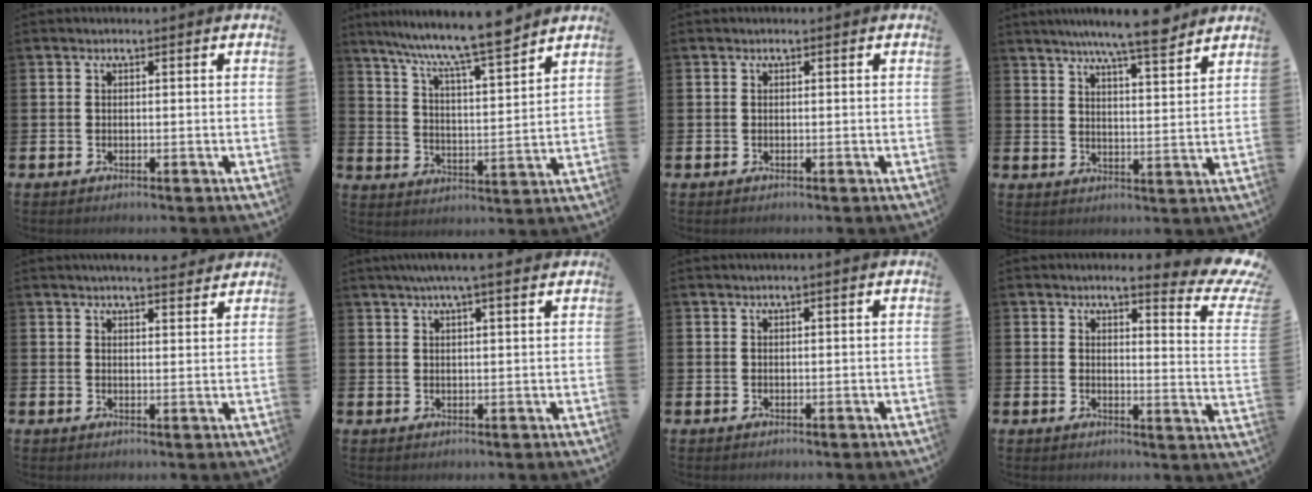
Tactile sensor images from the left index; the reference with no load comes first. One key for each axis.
{"total": 0.5, "fx": 0.4, "fy": 0.0, "fz": 0.4, "tx": -0.012, "ty": 0.005, "tz": 0.007}
{"total": 0.0}
{"total": 7.9, "fx": 7.2, "fy": 0.1, "fz": 3.3, "tx": -0.062, "ty": -0.037, "tz": 0.124}
{"total": 4.2, "fx": 4.2, "fy": 0.1, "fz": 0.6, "tx": -0.011, "ty": -0.021, "tz": 0.073}
{"total": 4.4, "fx": 3.7, "fy": -0.1, "fz": 2.3, "tx": -0.044, "ty": -0.009, "tz": 0.064}
{"total": 0.5, "fx": 0.4, "fy": -0.2, "fz": 0.3, "tx": -0.008, "ty": 0.001, "tz": 0.008}
{"total": 4.8, "fx": 4.0, "fy": 0.7, "fz": 2.6, "tx": -0.032, "ty": -0.044, "tz": 0.056}